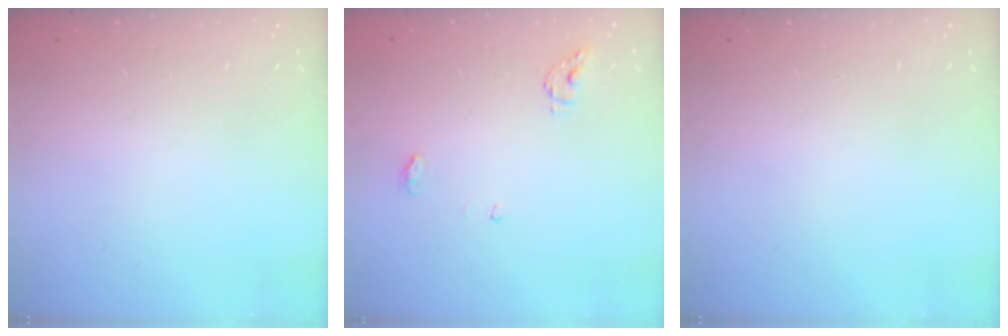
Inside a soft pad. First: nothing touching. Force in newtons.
{"total": 4.3, "press": 4.3, "slide": 0.4}
{"total": 0.0}